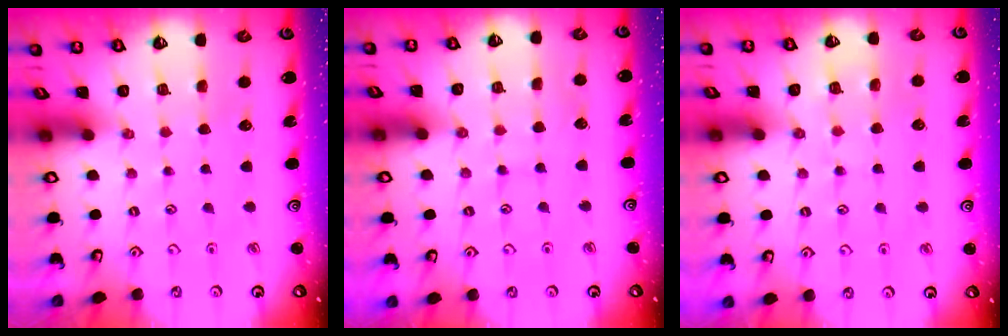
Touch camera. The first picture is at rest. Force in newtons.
{"total": 4.3, "press": 4.3, "slide": 0.3}
{"total": 4.9, "press": 4.8, "slide": 0.6}